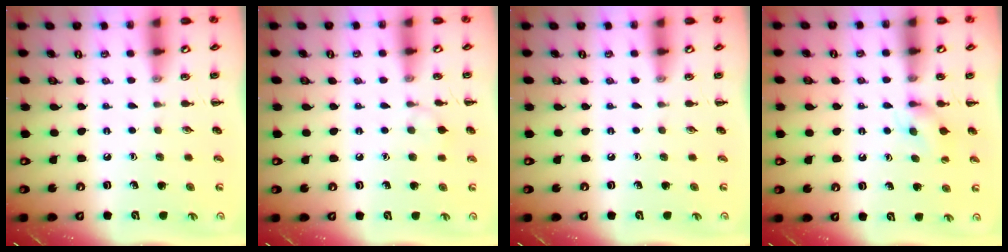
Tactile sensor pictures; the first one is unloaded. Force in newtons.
{"total": 5.4, "press": 5.1, "slide": 1.6}
{"total": 0.0}
{"total": 5.6, "press": 5.4, "slide": 1.4}